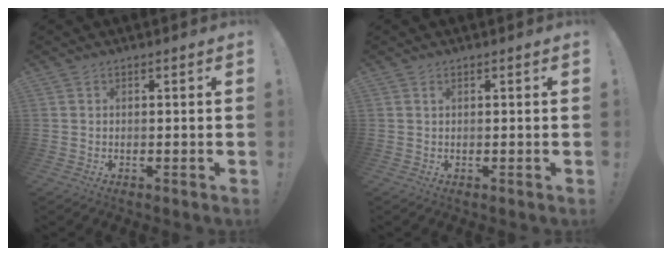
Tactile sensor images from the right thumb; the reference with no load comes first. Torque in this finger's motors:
{"motor_torque": [-0.02, 0.19, 0.12, 0.04, 0.00]}